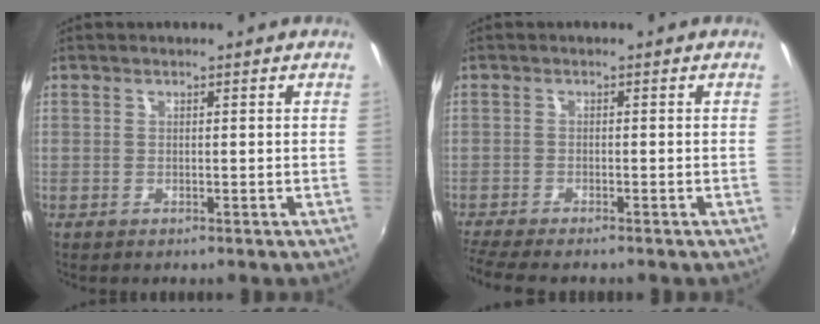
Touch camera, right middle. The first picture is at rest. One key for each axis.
{"total": 6.7, "fx": -5.9, "fy": 0.6, "fz": 3.2, "tx": -0.084, "ty": -0.035, "tz": -0.104}